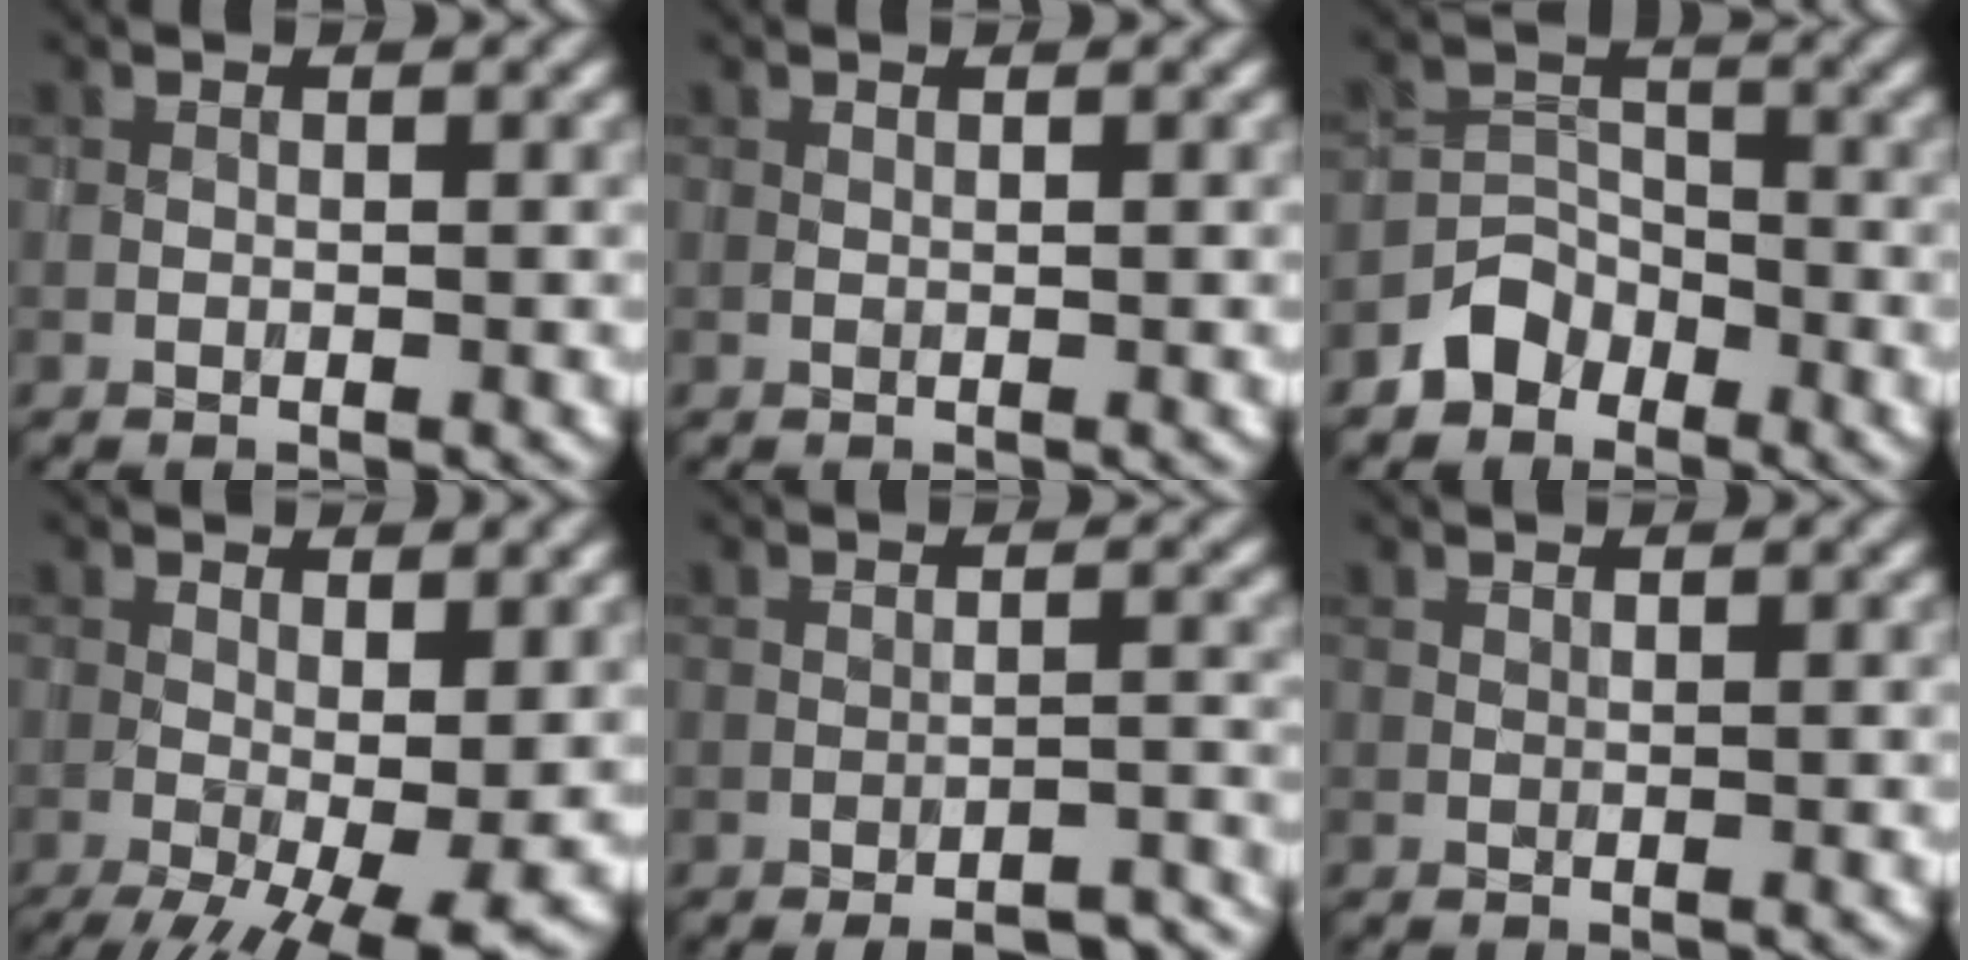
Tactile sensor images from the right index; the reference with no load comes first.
{"total": 0.0}
{"total": 3.1, "force": [-2.2, 2.0, 0.4], "torque": [0.003, 0.010, -0.046]}
{"total": 10.5, "force": [-3.8, 4.0, 8.9], "torque": [-0.136, -0.027, -0.048]}
{"total": 6.4, "force": [-5.8, 1.7, 2.1], "torque": [-0.019, 0.015, -0.065]}
{"total": 0.0}